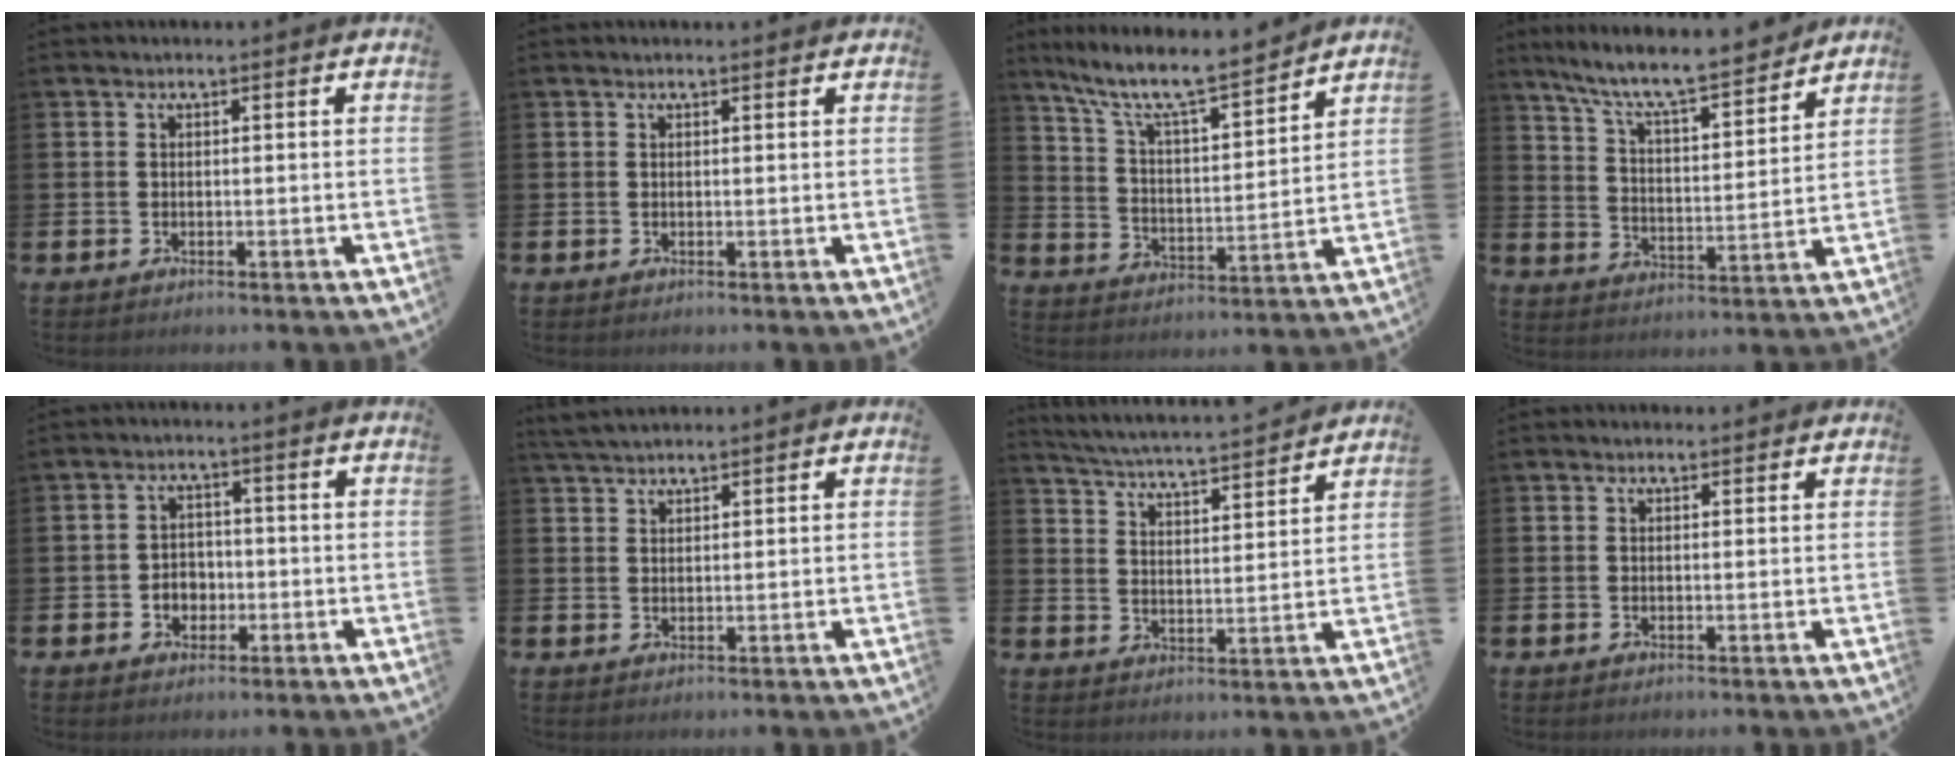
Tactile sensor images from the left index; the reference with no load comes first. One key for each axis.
{"total": 0.0}
{"total": 9.0, "fx": 8.0, "fy": 1.1, "fz": 4.0, "tx": -0.105, "ty": -0.058, "tz": 0.134}
{"total": 9.0, "fx": 8.2, "fy": 1.0, "fz": 3.6, "tx": -0.098, "ty": -0.062, "tz": 0.139}
{"total": 2.9, "fx": -0.9, "fy": 2.6, "fz": 1.1, "tx": -0.015, "ty": 0.002, "tz": -0.025}
{"total": 3.2, "fx": 3.0, "fy": 0.7, "fz": 0.9, "tx": -0.019, "ty": -0.006, "tz": 0.056}
{"total": 4.8, "fx": 4.7, "fy": 0.0, "fz": 1.0, "tx": -0.040, "ty": -0.042, "tz": 0.078}
{"total": 0.9, "fx": 0.8, "fy": 0.4, "fz": 0.1, "tx": 0.009, "ty": 0.000, "tz": 0.011}